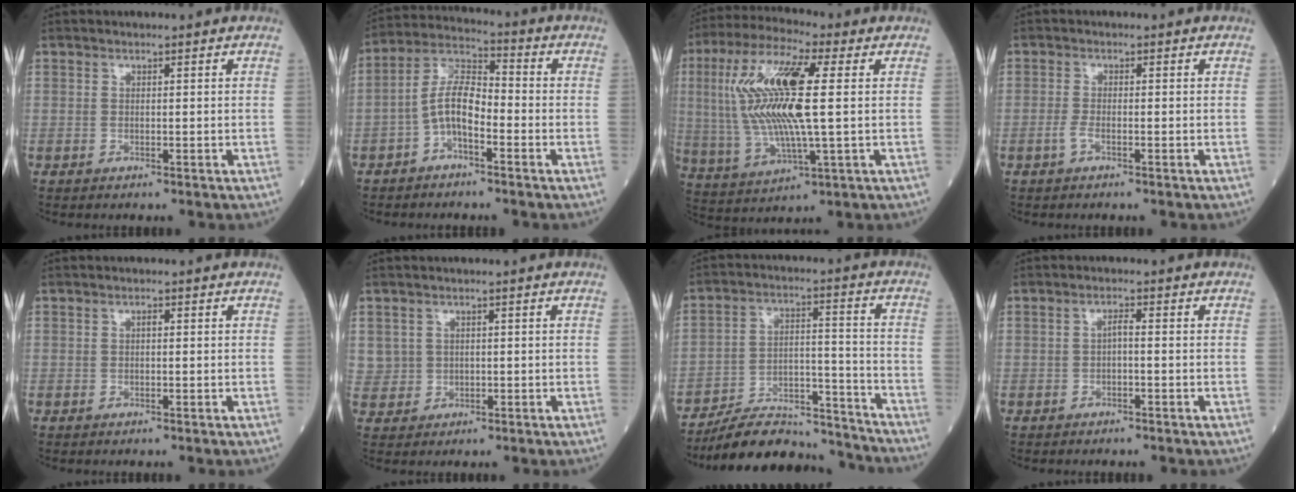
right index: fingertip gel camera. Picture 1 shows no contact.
{"total": 7.0, "force": [-2.4, 2.7, 6.0], "torque": [-0.125, 0.020, -0.048]}
{"total": 17.1, "force": [2.4, 3.0, 16.7], "torque": [-0.359, 0.011, 0.043]}
{"total": 1.4, "force": [-0.8, 0.3, 1.2], "torque": [-0.029, 0.000, -0.018]}
{"total": 0.6, "force": [0.0, 0.2, 0.5], "torque": [-0.009, 0.002, -0.001]}
{"total": 3.2, "force": [0.9, 3.1, 0.2], "torque": [0.005, 0.003, 0.022]}
{"total": 14.8, "force": [-14.2, 2.8, 3.1], "torque": [-0.039, 0.038, -0.225]}
{"total": 1.3, "force": [-0.3, 0.2, 1.2], "torque": [-0.021, 0.004, -0.007]}